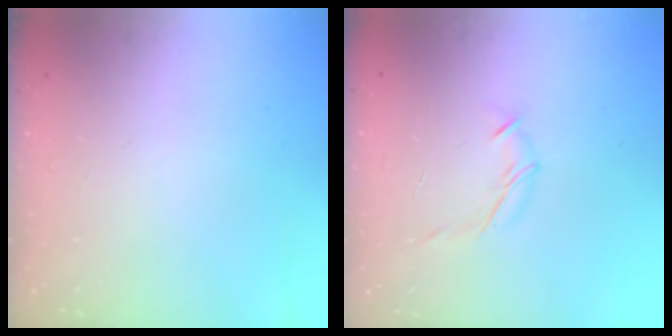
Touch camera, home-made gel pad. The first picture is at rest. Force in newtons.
{"total": 6.7, "press": 6.6, "slide": 1.2}